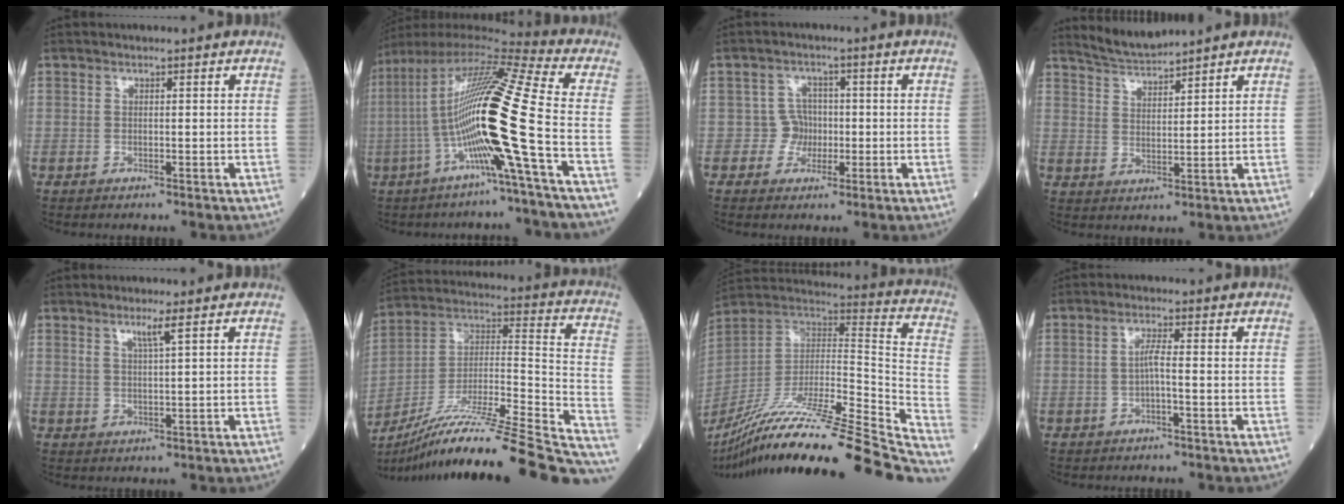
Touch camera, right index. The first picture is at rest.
{"total": 18.7, "force": [-3.9, -1.6, 18.2], "torque": [-0.348, 0.005, -0.086]}
{"total": 3.0, "force": [-0.7, 2.9, 0.4], "torque": [0.001, 0.011, -0.012]}
{"total": 4.3, "force": [4.3, -0.7, 0.1], "torque": [-0.008, -0.003, 0.089]}
{"total": 2.4, "force": [1.4, -0.4, 1.9], "torque": [-0.041, -0.003, 0.031]}
{"total": 33.6, "force": [-28.1, 1.9, 18.3], "torque": [-0.226, -0.021, -0.423]}
{"total": 41.4, "force": [-34.6, 1.6, 22.7], "torque": [-0.287, -0.085, -0.513]}
{"total": 2.2, "force": [-0.5, 0.0, 2.2], "torque": [-0.041, 0.002, -0.009]}